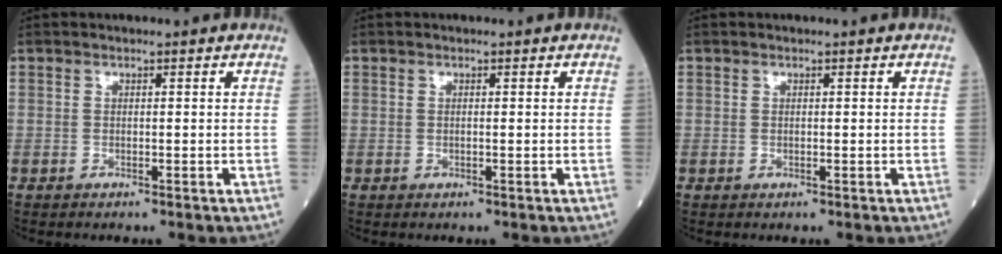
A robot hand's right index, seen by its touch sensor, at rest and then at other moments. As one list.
[{"total": 0.0}, {"total": 0.0}]